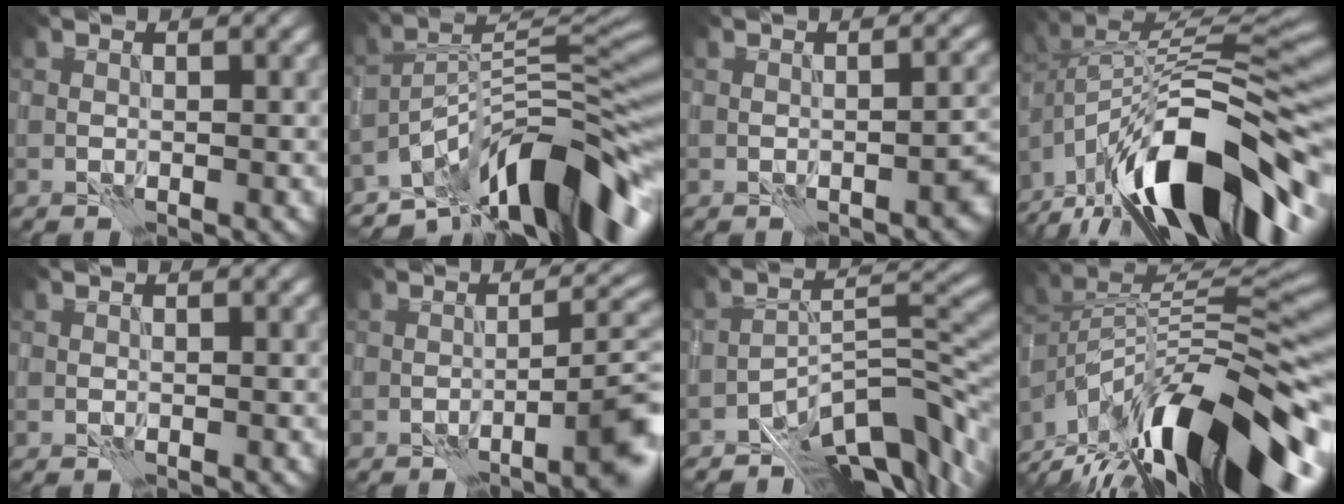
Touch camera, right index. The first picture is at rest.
{"total": 12.6, "force": [-8.5, 3.7, 8.5], "torque": [-0.117, 0.025, -0.149]}
{"total": 1.9, "force": [-1.0, 0.6, 1.5], "torque": [-0.019, 0.001, -0.012]}
{"total": 16.1, "force": [-8.1, 6.8, 12.2], "torque": [-0.202, 0.014, -0.143]}
{"total": 0.0}
{"total": 5.7, "force": [-2.2, 0.8, 5.2], "torque": [-0.060, 0.011, -0.037]}
{"total": 10.2, "force": [-7.0, 3.5, 6.5], "torque": [-0.075, 0.006, -0.129]}
{"total": 15.4, "force": [-9.1, 5.0, 11.4], "torque": [-0.217, 0.025, -0.160]}